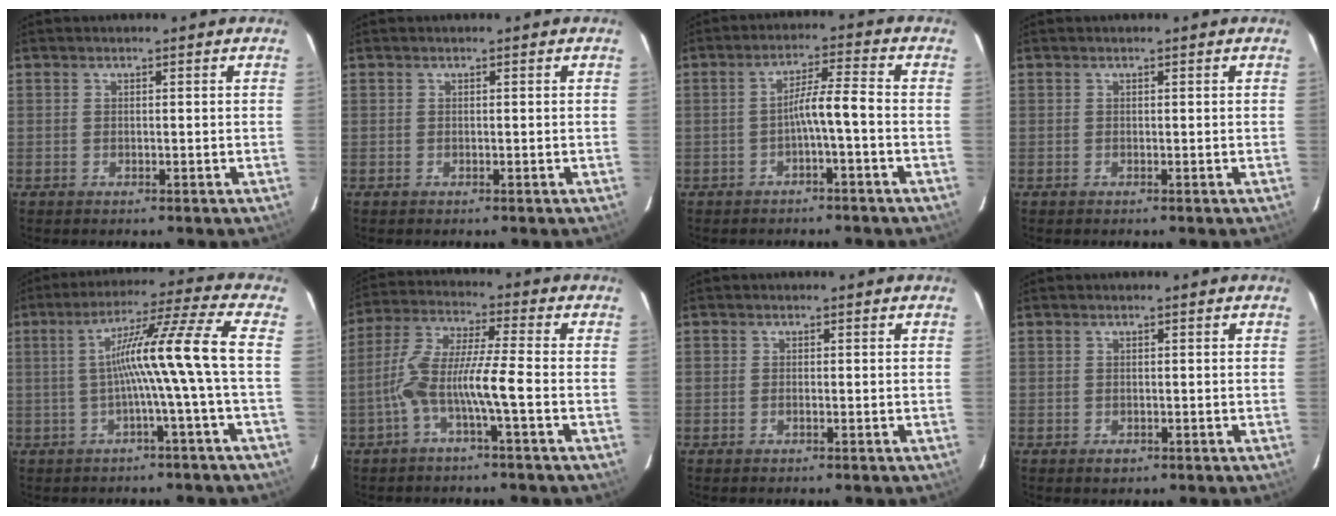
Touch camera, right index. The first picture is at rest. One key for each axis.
{"total": 0.0}
{"total": 4.8, "fx": -1.4, "fy": -0.3, "fz": 4.5, "tx": -0.074, "ty": 0.016, "tz": -0.023}
{"total": 0.0}
{"total": 10.8, "fx": -0.7, "fy": -2.7, "fz": 10.4, "tx": -0.171, "ty": 0.022, "tz": -0.009}
{"total": 9.3, "fx": -3.0, "fy": 0.0, "fz": 8.8, "tx": -0.183, "ty": 0.021, "tz": -0.062}
{"total": 0.9, "fx": -0.2, "fy": 0.5, "fz": 0.7, "tx": -0.015, "ty": 0.002, "tz": -0.003}
{"total": 1.2, "fx": -0.5, "fy": 0.9, "fz": 0.5, "tx": -0.006, "ty": 0.001, "tz": -0.003}